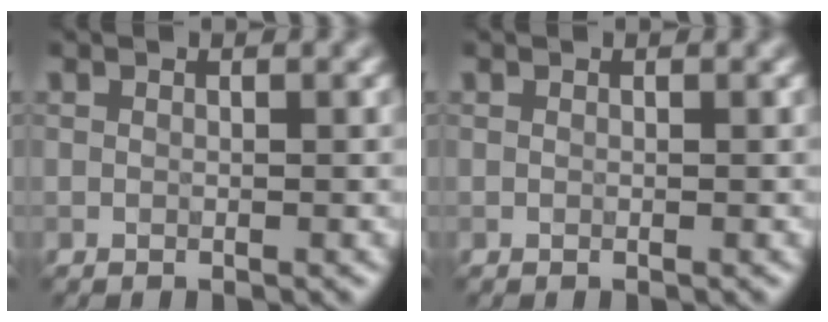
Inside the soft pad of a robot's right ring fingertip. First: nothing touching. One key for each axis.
{"total": 0.0}